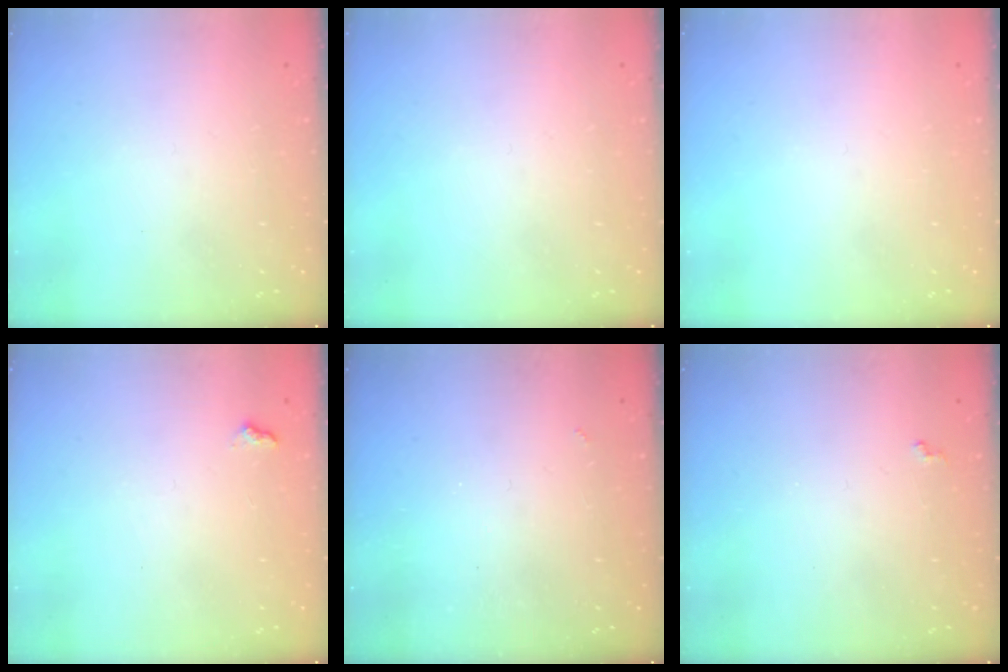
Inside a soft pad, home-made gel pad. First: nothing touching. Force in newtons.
{"total": 0.0}
{"total": 0.0}
{"total": 6.5, "press": 6.5, "slide": 0.7}
{"total": 2.5, "press": 2.5, "slide": 0.5}
{"total": 4.2, "press": 4.2, "slide": 0.5}